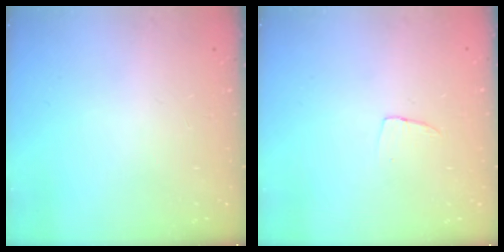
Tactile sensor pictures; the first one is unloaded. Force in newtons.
{"total": 2.9, "press": 2.9, "slide": 0.1}